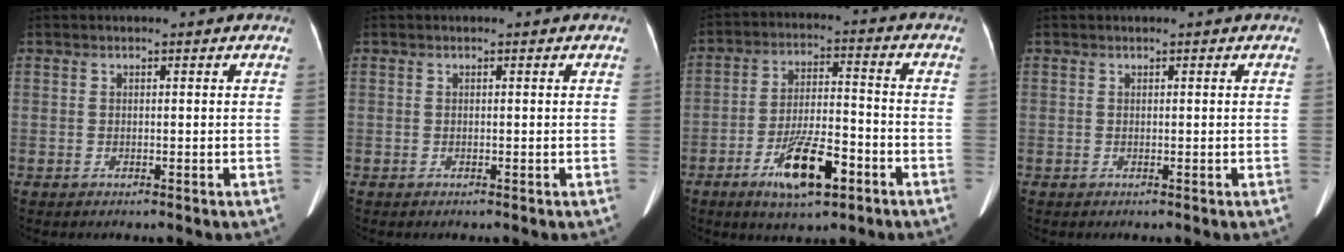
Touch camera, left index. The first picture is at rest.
{"total": 0.0}
{"total": 11.0, "force": [-5.8, 3.0, 8.8], "torque": [-0.166, -0.003, -0.098]}
{"total": 0.0}